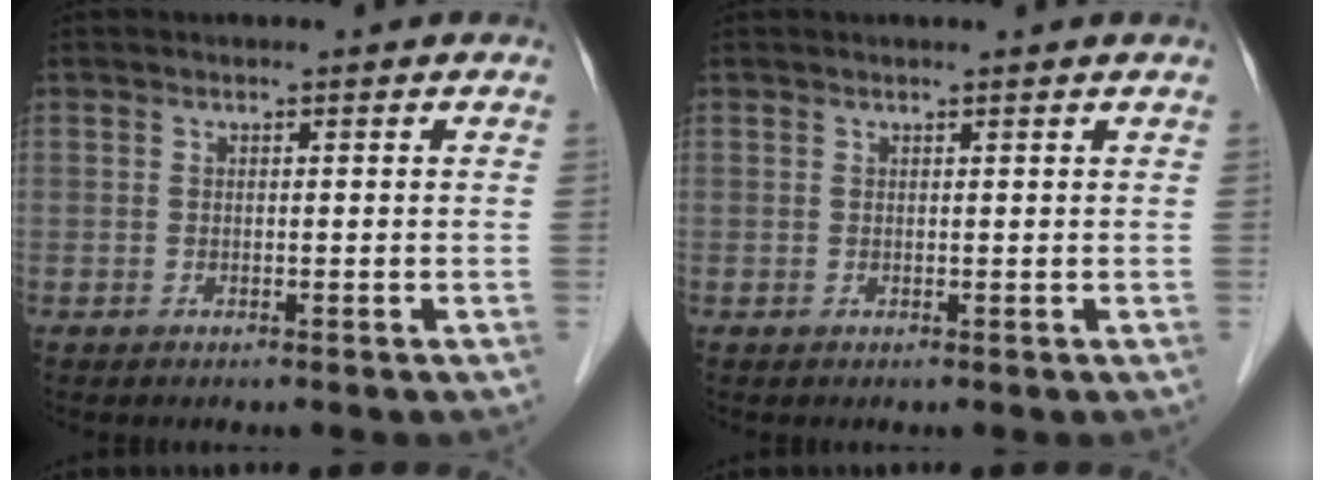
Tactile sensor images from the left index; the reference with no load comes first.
{"total": 0.7, "force": [0.6, -0.2, 0.3], "torque": [-0.007, -0.001, 0.017]}